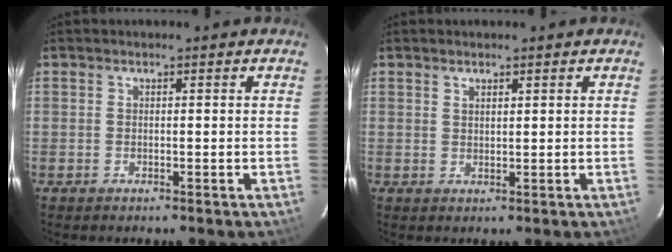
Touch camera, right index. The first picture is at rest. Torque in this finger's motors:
{"motor_torque": [-0.24, 0.05, -0.10, 0.00]}